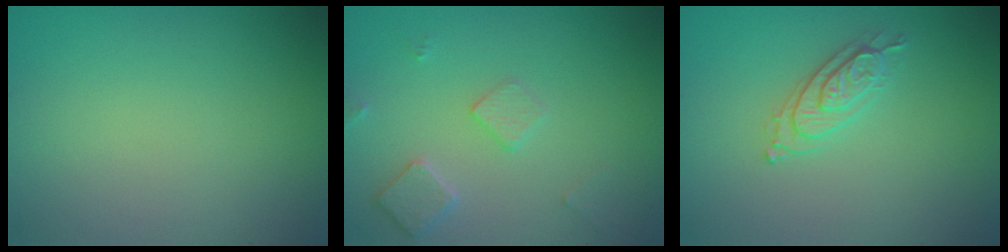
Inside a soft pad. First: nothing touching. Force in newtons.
{"total": 2.5, "press": 2.4, "slide": 0.4}
{"total": 2.2, "press": 2.2, "slide": 0.3}